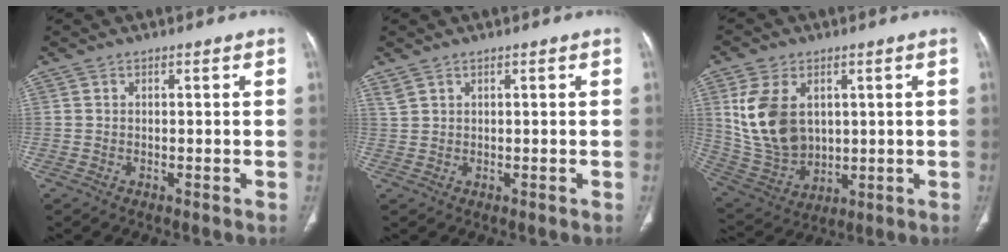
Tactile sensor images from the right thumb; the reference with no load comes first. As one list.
[{"total": 1.2, "force": [1.0, 0.4, 0.4], "torque": [-0.004, 0.003, 0.024]}, {"total": 14.4, "force": [3.5, 10.0, 9.8], "torque": [-0.172, -0.013, 0.090]}]